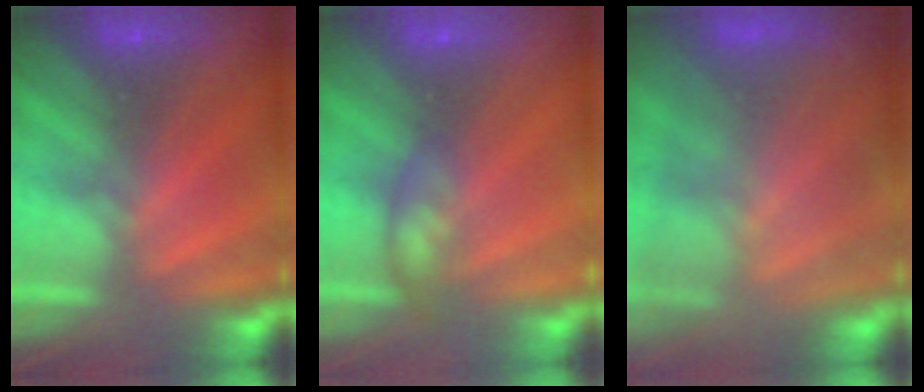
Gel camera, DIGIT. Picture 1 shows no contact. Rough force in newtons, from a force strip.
{"total": 2.3}
{"total": 11.6}